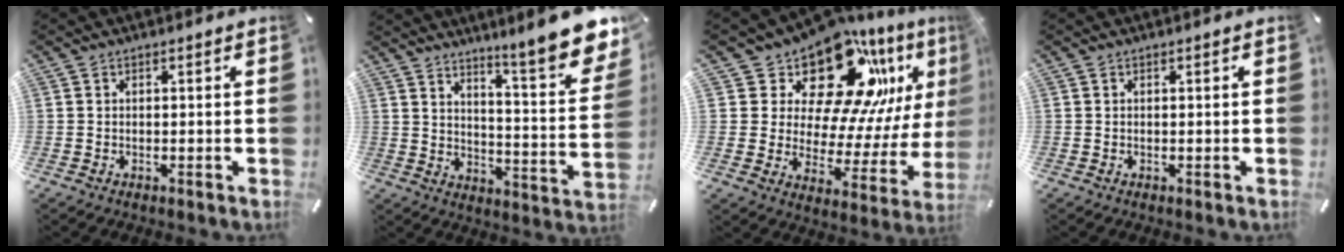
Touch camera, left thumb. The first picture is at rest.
{"total": 13.3, "force": [10.5, 2.4, 7.9], "torque": [-0.112, -0.101, 0.169]}
{"total": 20.8, "force": [14.5, 10.6, 10.4], "torque": [-0.148, -0.115, 0.247]}
{"total": 0.0}